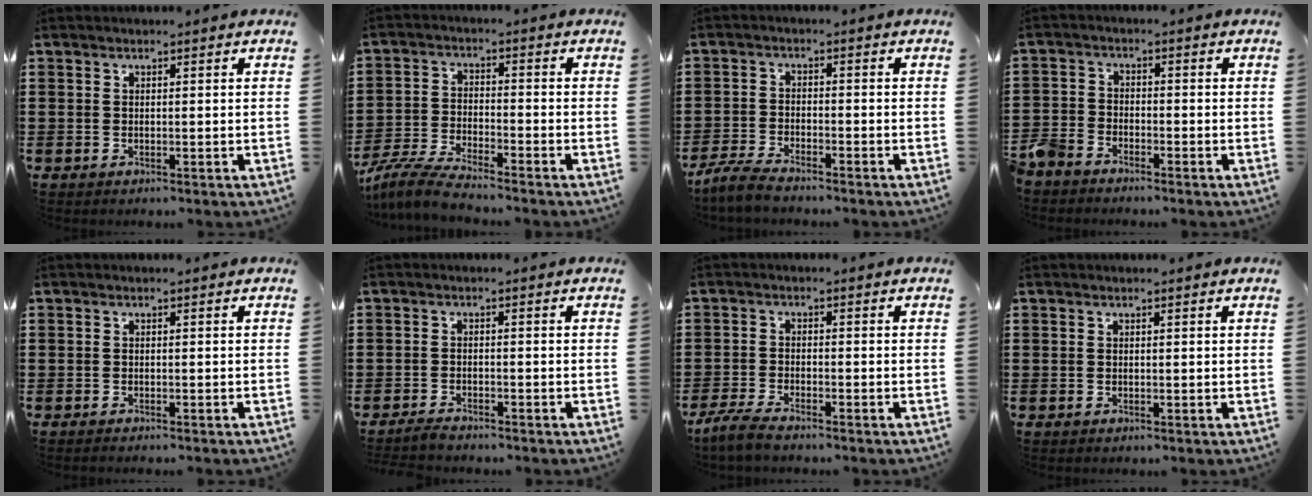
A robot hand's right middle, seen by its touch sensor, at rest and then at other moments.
{"total": 5.5, "force": [-5.0, 0.3, 2.1], "torque": [-0.055, -0.009, -0.101]}
{"total": 3.8, "force": [-3.5, 0.5, 1.5], "torque": [-0.047, -0.004, -0.075]}
{"total": 3.8, "force": [-3.6, 1.2, 0.5], "torque": [-0.040, -0.005, -0.081]}
{"total": 0.5, "force": [-0.5, -0.1, 0.1], "torque": [-0.003, -0.001, -0.010]}
{"total": 1.9, "force": [-1.8, 0.2, 0.3], "torque": [-0.017, -0.001, -0.039]}
{"total": 3.2, "force": [-2.9, 0.2, 1.4], "torque": [-0.046, -0.006, -0.063]}
{"total": 0.0}